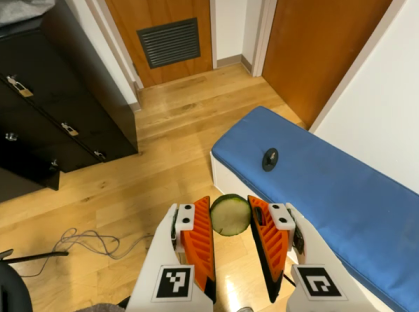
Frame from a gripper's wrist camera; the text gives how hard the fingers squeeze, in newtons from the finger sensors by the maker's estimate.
{"total": 9.5, "left": 9.7, "right": 9.3}